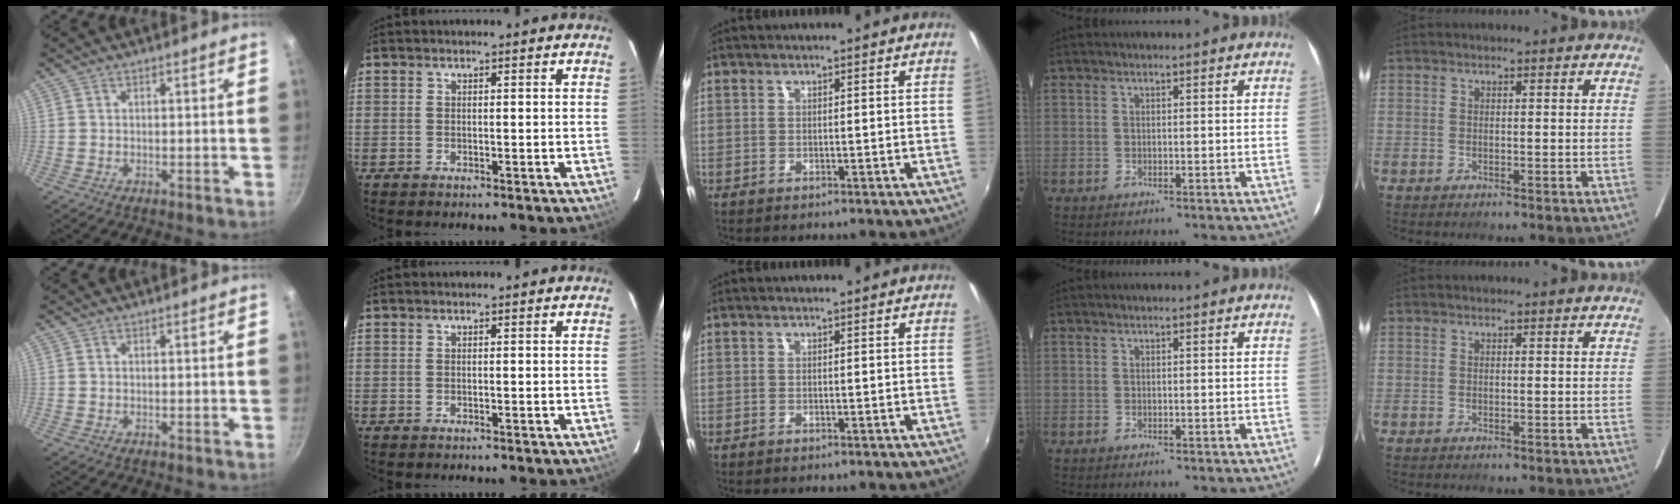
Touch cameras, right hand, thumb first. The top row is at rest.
{}